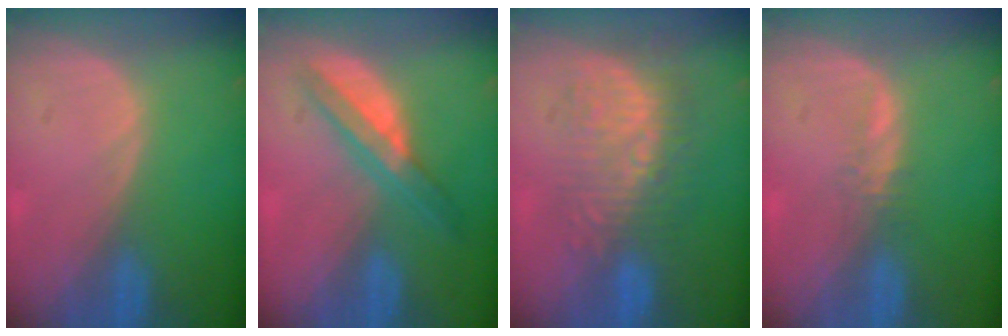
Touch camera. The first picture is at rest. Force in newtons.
{"total": 5.9, "press": 5.4, "slide": 2.3}
{"total": 9.4, "press": 8.5, "slide": 4.0}
{"total": 1.3, "press": 1.2, "slide": 0.5}